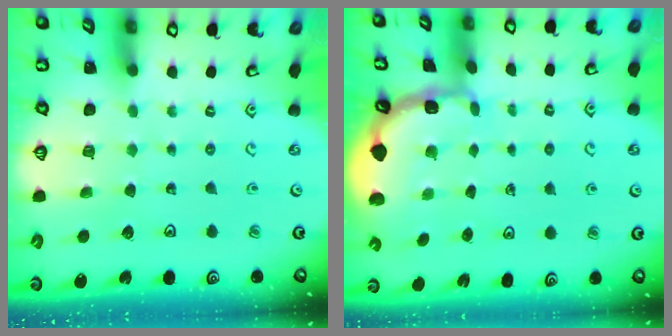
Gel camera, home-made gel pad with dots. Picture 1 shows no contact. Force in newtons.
{"total": 1.8, "press": 1.8, "slide": 0.2}